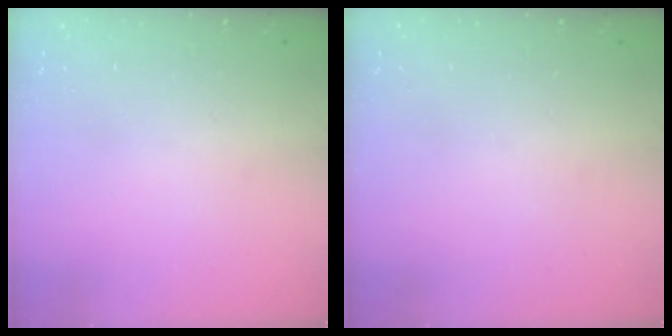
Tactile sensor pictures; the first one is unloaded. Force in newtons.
{"total": 0.0}